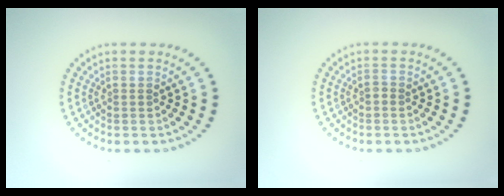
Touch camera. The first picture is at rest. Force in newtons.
{"total": 0.5, "press": 0.4, "slide": 0.4}